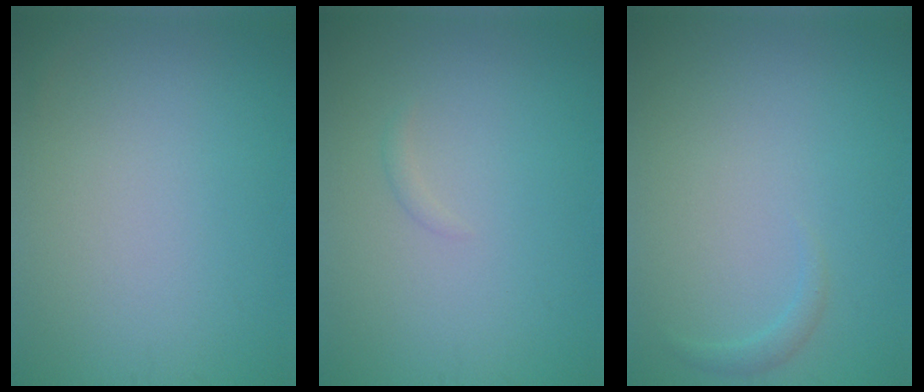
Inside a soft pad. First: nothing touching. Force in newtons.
{"total": 0.5, "press": 0.5, "slide": 0.0}
{"total": 0.8, "press": 0.8, "slide": 0.1}